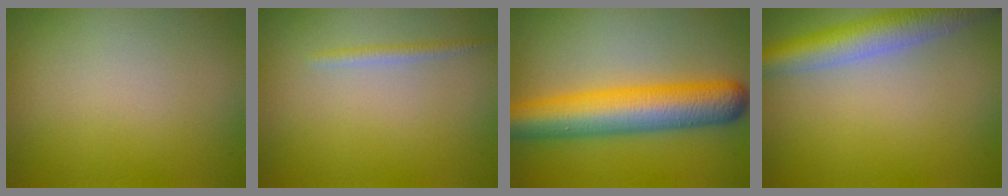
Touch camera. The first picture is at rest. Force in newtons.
{"total": 1.0, "press": 1.0, "slide": 0.0}
{"total": 8.4, "press": 8.4, "slide": 0.2}
{"total": 5.5, "press": 5.5, "slide": 0.4}